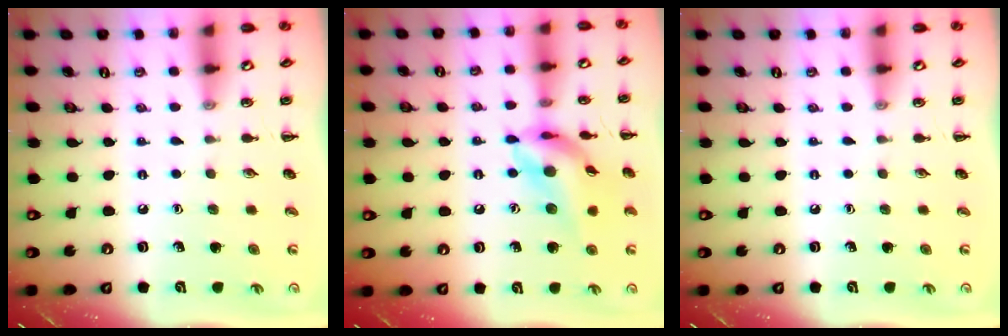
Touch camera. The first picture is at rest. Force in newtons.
{"total": 15.0, "press": 14.7, "slide": 3.0}
{"total": 0.0}